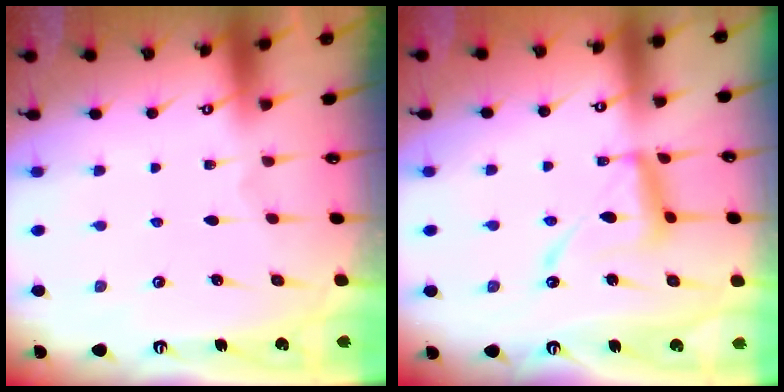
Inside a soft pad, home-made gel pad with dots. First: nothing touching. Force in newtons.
{"total": 13.2, "press": 13.1, "slide": 1.1}